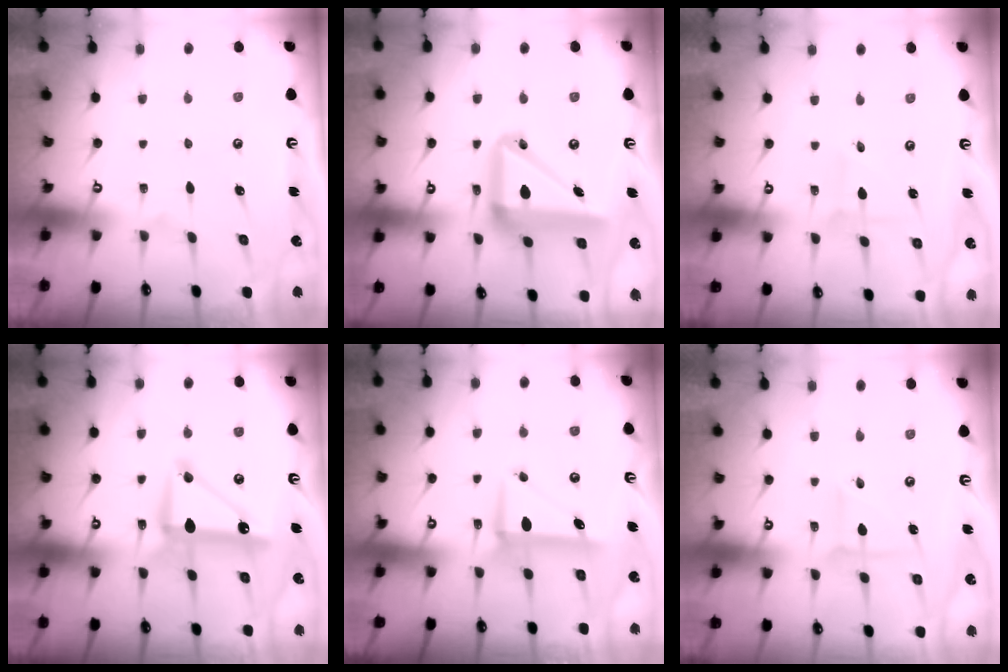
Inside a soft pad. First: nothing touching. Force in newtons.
{"total": 16.6, "press": 16.4, "slide": 2.4}
{"total": 0.7, "press": 0.7, "slide": 0.0}
{"total": 12.3, "press": 12.3, "slide": 0.8}
{"total": 7.9, "press": 7.9, "slide": 1.0}
{"total": 2.8, "press": 2.8, "slide": 0.2}